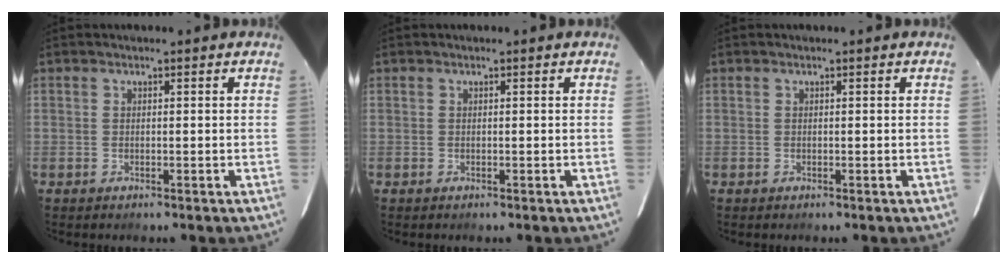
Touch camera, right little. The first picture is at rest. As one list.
[{"total": 0.0}, {"total": 0.0}]